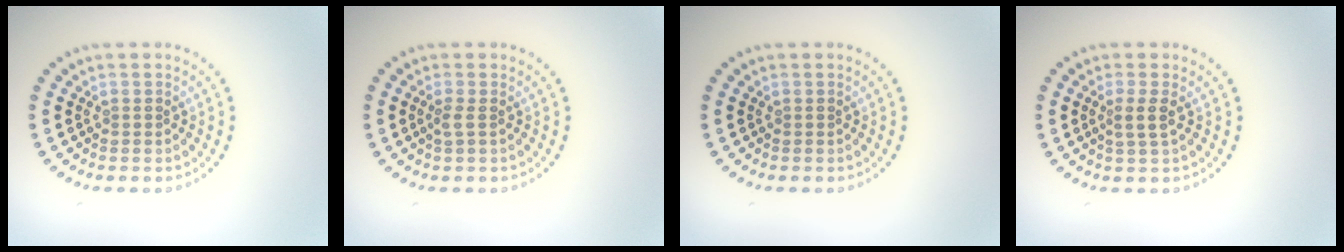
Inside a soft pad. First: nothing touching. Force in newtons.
{"total": 0.9, "press": 0.6, "slide": 0.6}
{"total": 0.0}
{"total": 1.6, "press": 1.2, "slide": 1.0}